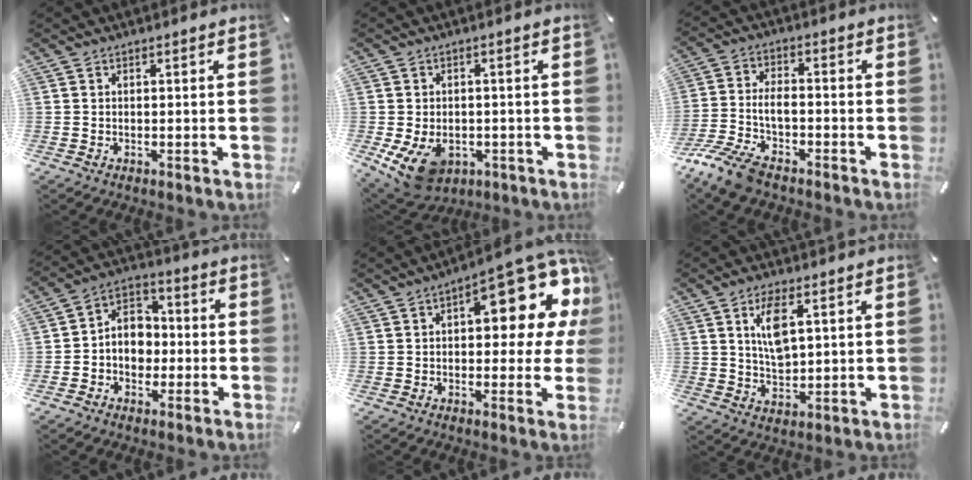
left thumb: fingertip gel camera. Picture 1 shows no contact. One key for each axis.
{"total": 9.6, "fx": -3.5, "fy": 7.0, "fz": 5.6, "tx": -0.106, "ty": 0.013, "tz": -0.059}
{"total": 9.0, "fx": -5.3, "fy": 4.4, "fz": 5.8, "tx": -0.141, "ty": 0.007, "tz": -0.105}
{"total": 7.4, "fx": -1.6, "fy": 6.6, "fz": 2.7, "tx": -0.049, "ty": 0.017, "tz": -0.029}
{"total": 16.0, "fx": 6.8, "fy": 6.8, "fz": 12.8, "tx": -0.154, "ty": -0.055, "tz": 0.107}
{"total": 7.7, "fx": 3.0, "fy": 3.3, "fz": 6.2, "tx": -0.123, "ty": -0.005, "tz": 0.049}